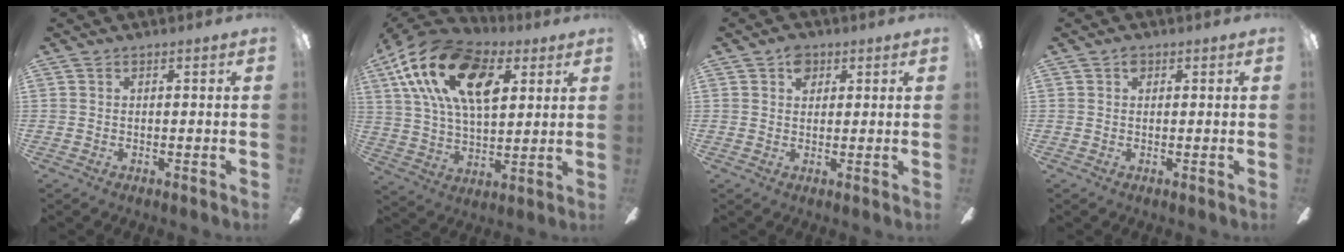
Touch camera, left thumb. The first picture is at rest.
{"total": 22.5, "force": [9.7, 12.4, 16.0], "torque": [-0.300, -0.017, 0.167]}
{"total": 4.3, "force": [2.1, 3.1, 2.2], "torque": [-0.023, 0.000, 0.034]}
{"total": 1.5, "force": [0.6, 1.0, 0.9], "torque": [-0.010, 0.001, 0.009]}